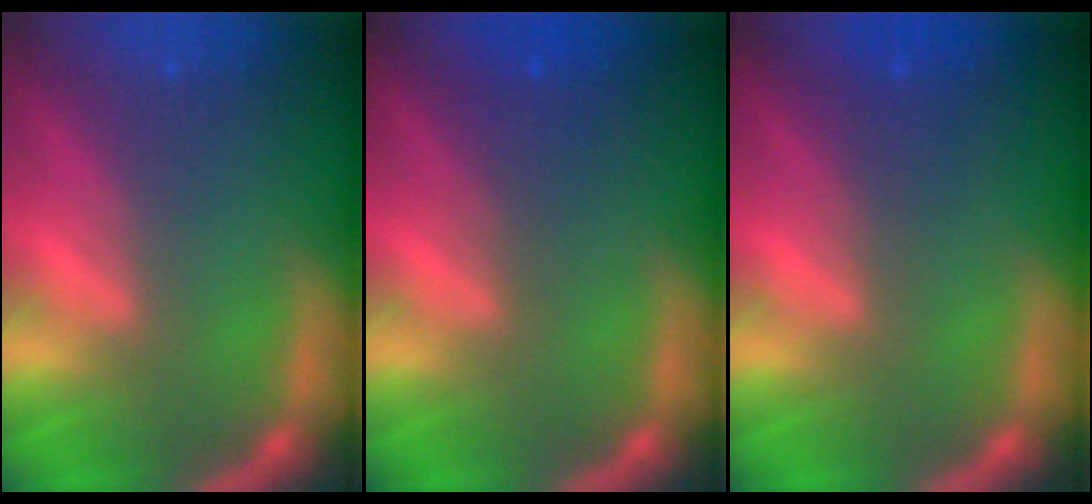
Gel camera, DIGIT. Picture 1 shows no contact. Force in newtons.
{"total": 2.0}
{"total": 1.5}